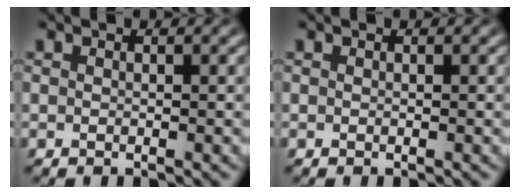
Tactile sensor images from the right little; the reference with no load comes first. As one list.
[{"total": 0.0}]